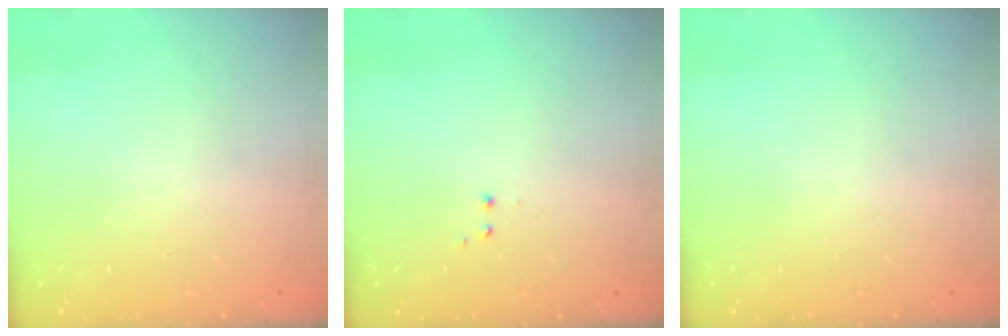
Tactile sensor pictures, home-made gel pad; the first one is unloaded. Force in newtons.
{"total": 1.2, "press": 1.0, "slide": 0.6}
{"total": 0.0}